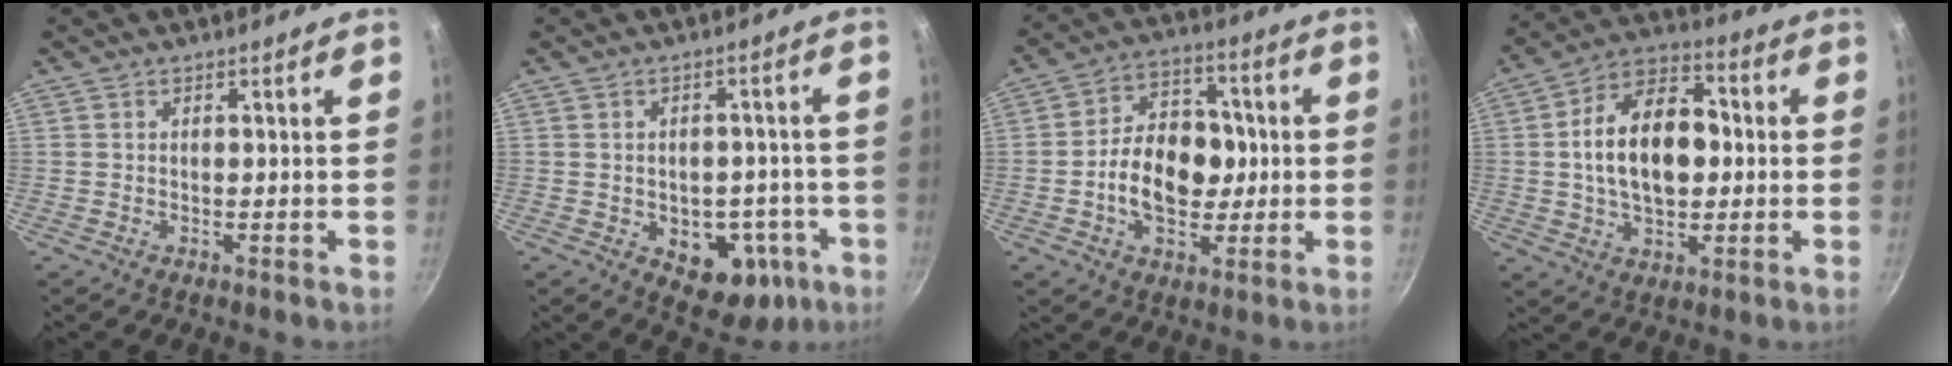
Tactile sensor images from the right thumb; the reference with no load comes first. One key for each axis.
{"total": 12.1, "fx": -3.8, "fy": 8.4, "fz": 7.8, "tx": -0.052, "ty": 0.011, "tz": -0.037}
{"total": 14.0, "fx": -1.1, "fy": 9.9, "fz": 9.9, "tx": -0.122, "ty": 0.024, "tz": -0.030}
{"total": 17.0, "fx": 0.6, "fy": 10.7, "fz": 13.2, "tx": -0.188, "ty": 0.028, "tz": -0.001}